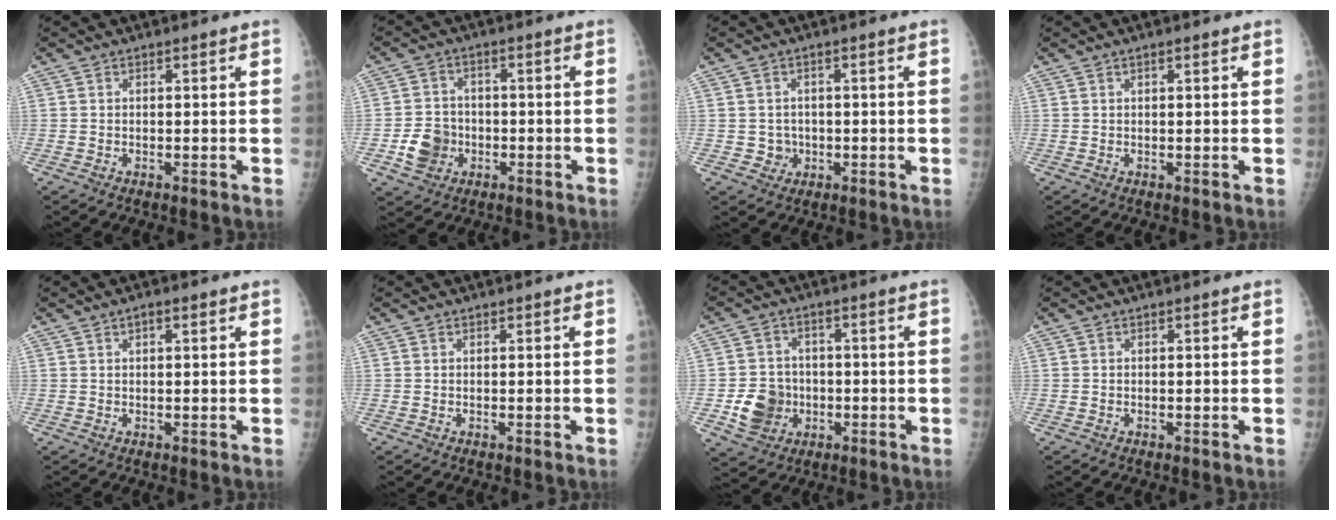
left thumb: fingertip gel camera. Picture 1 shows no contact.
{"total": 6.8, "force": [-2.3, 5.8, 2.6], "torque": [-0.026, 0.017, -0.039]}
{"total": 2.9, "force": [-0.7, 2.8, 0.5], "torque": [0.012, 0.007, -0.008]}
{"total": 0.8, "force": [0.4, 0.2, 0.6], "torque": [-0.007, 0.001, 0.006]}
{"total": 1.7, "force": [0.8, 0.6, 1.4], "torque": [-0.017, 0.004, 0.012]}
{"total": 0.0}
{"total": 8.2, "force": [-2.1, 7.2, 3.2], "torque": [-0.030, 0.011, -0.032]}
{"total": 0.0}